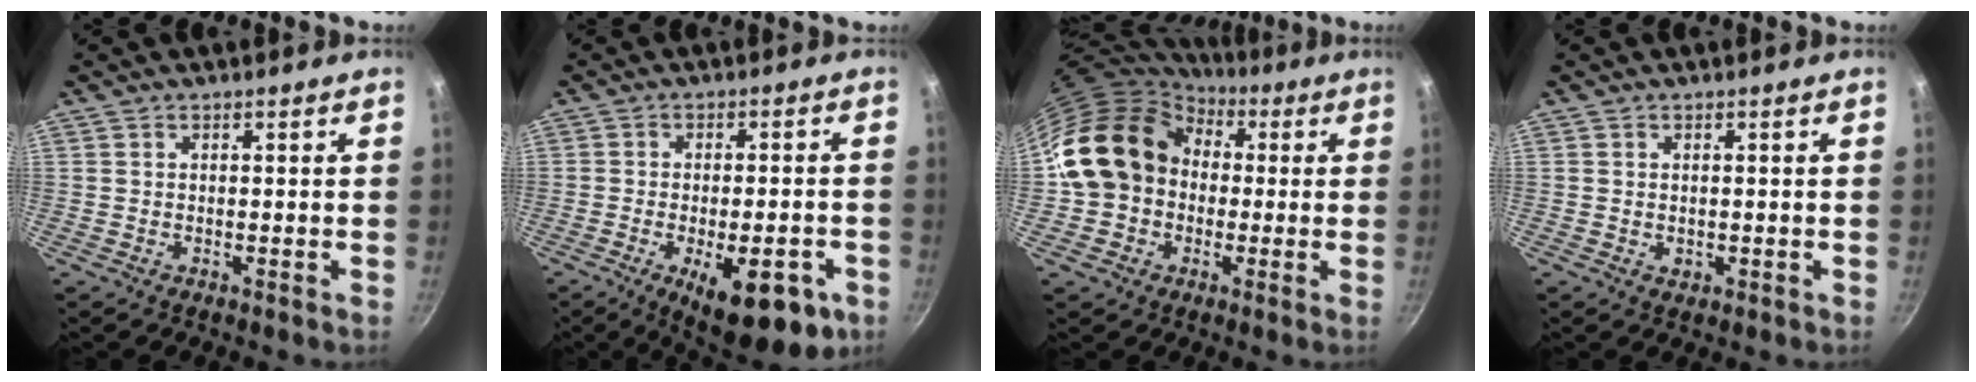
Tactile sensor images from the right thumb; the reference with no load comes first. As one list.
[{"total": 15.0, "force": [-6.3, 6.1, 12.2], "torque": [-0.136, 0.011, -0.077]}, {"total": 16.6, "force": [1.9, 13.8, 9.1], "torque": [-0.139, 0.039, 0.025]}, {"total": 1.2, "force": [-0.1, 1.0, 0.7], "torque": [-0.009, 0.000, -0.001]}]